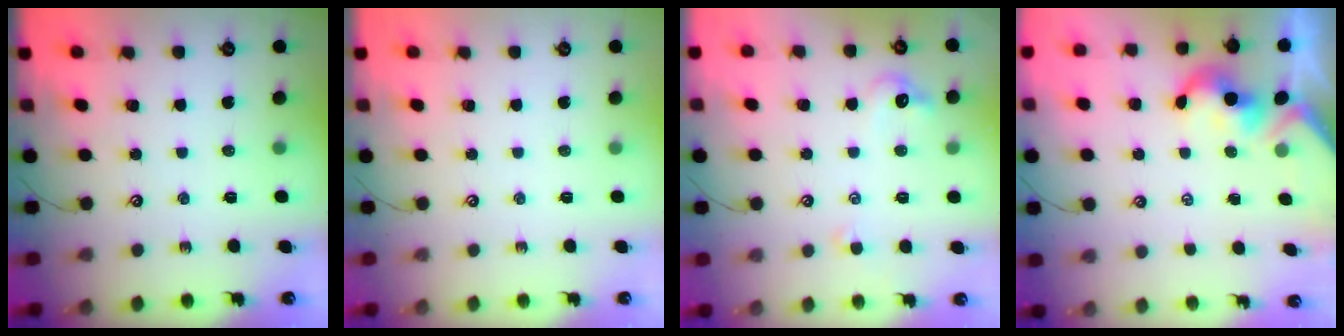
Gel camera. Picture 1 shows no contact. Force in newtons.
{"total": 0.0}
{"total": 2.6, "press": 2.5, "slide": 0.5}
{"total": 2.0, "press": 1.9, "slide": 0.5}